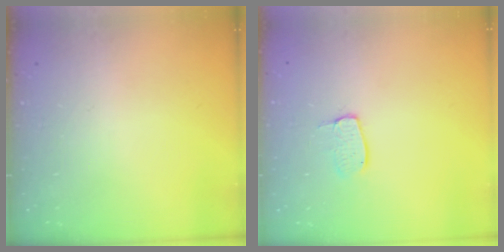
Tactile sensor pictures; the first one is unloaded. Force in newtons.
{"total": 6.9, "press": 6.9, "slide": 0.4}